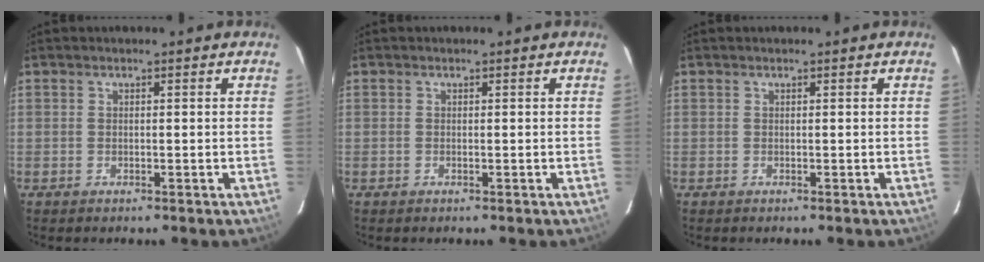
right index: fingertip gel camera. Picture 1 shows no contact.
{"total": 0.0}
{"total": 0.0}